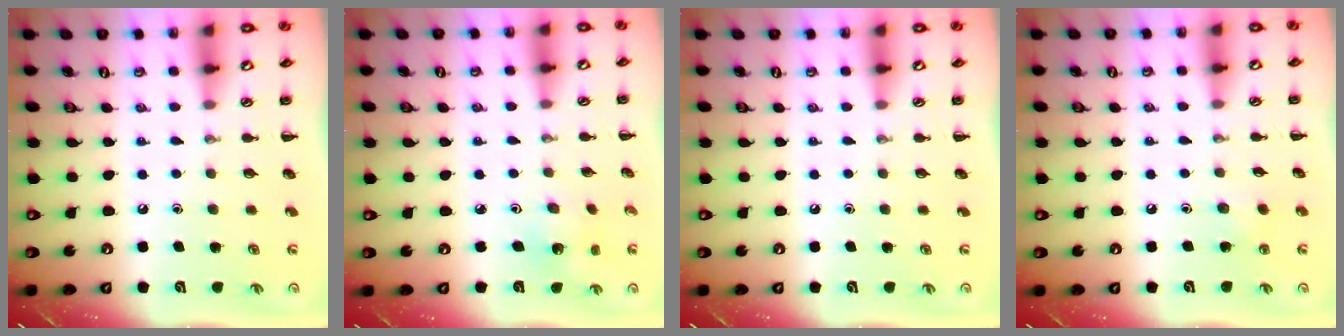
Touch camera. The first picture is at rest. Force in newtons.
{"total": 2.6, "press": 2.4, "slide": 0.9}
{"total": 0.0}
{"total": 4.3, "press": 4.1, "slide": 1.1}